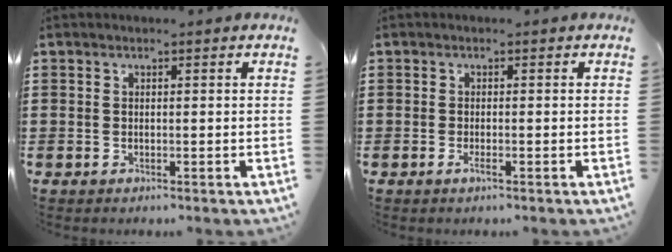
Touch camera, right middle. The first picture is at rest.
{"total": 1.0, "force": [-0.4, 0.2, 0.9], "torque": [-0.017, -0.003, -0.007]}